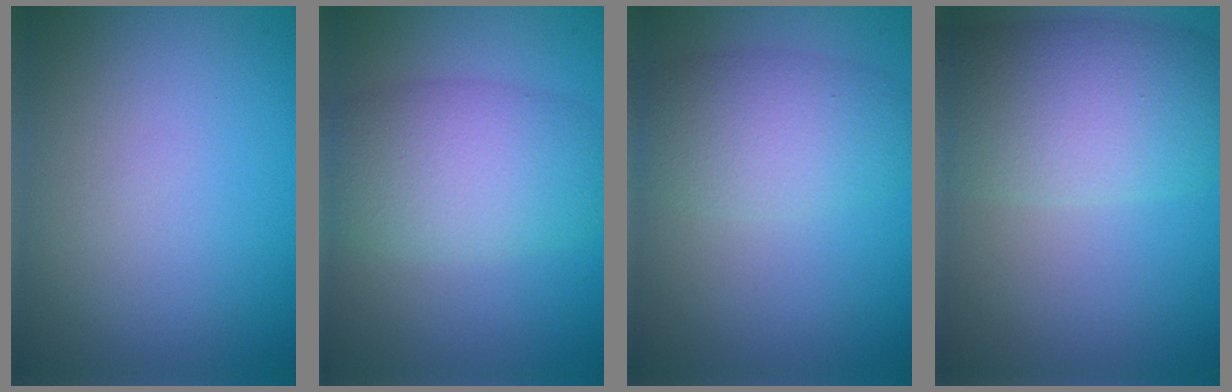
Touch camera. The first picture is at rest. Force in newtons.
{"total": 6.7, "press": 6.7, "slide": 0.6}
{"total": 4.9, "press": 4.9, "slide": 0.1}
{"total": 8.1, "press": 8.1, "slide": 0.4}